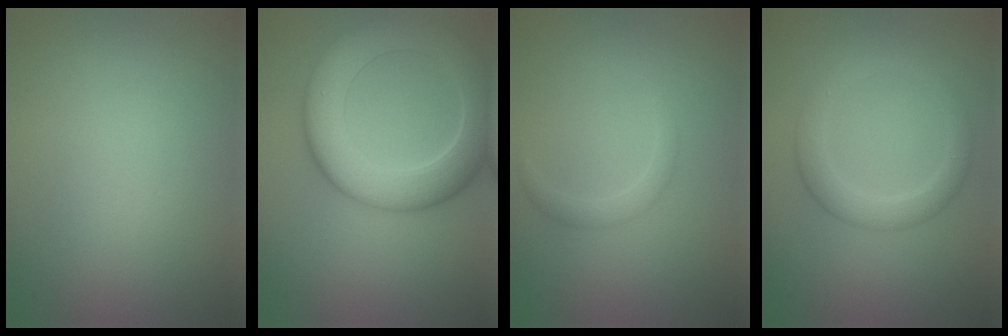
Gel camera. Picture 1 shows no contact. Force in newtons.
{"total": 8.1, "press": 8.1, "slide": 0.5}
{"total": 1.3, "press": 1.2, "slide": 0.1}
{"total": 2.8, "press": 2.8, "slide": 0.1}